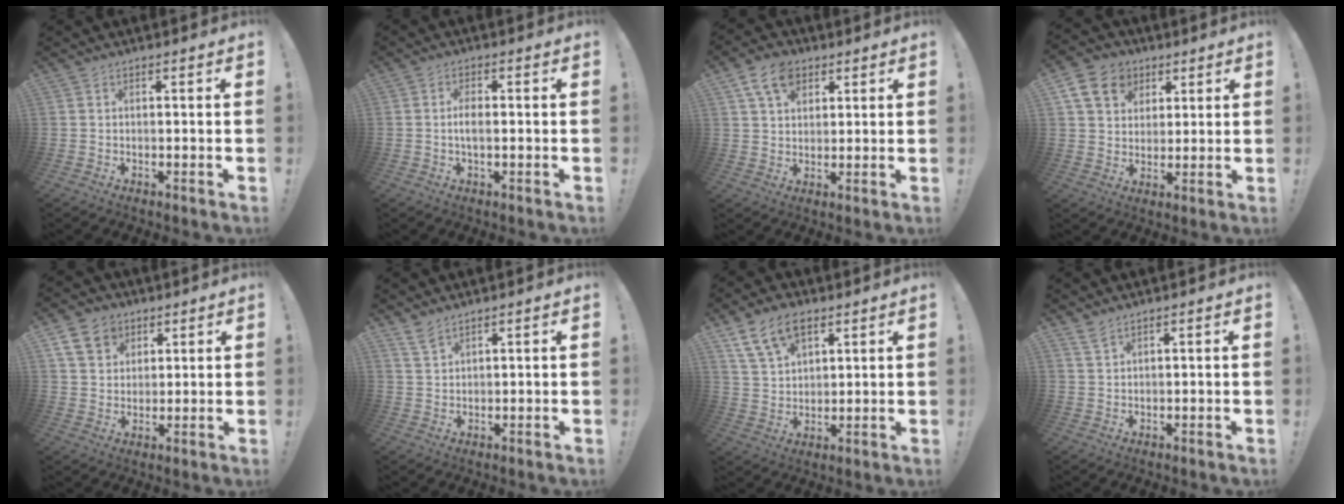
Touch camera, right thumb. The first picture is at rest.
{"total": 3.5, "force": [-0.5, 1.3, 3.2], "torque": [-0.070, 0.005, -0.011]}
{"total": 9.6, "force": [4.9, 6.5, 4.9], "torque": [-0.083, -0.011, 0.095]}
{"total": 12.5, "force": [5.4, 10.0, 5.3], "torque": [-0.077, -0.024, 0.109]}
{"total": 10.2, "force": [5.2, 7.8, 4.0], "torque": [-0.063, -0.019, 0.105]}
{"total": 3.8, "force": [3.1, 1.1, 1.9], "torque": [-0.032, -0.021, 0.057]}
{"total": 11.2, "force": [6.5, 6.7, 6.1], "torque": [-0.109, -0.020, 0.126]}
{"total": 2.5, "force": [2.1, 0.6, 1.3], "torque": [-0.024, -0.011, 0.039]}